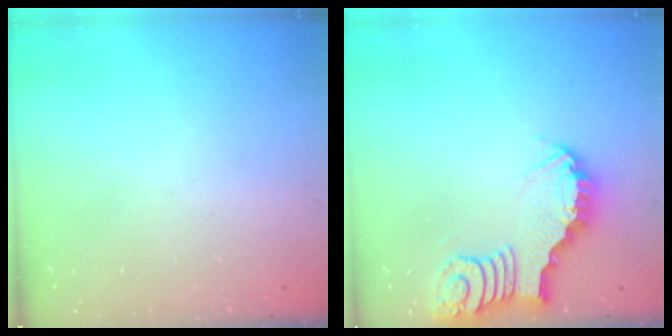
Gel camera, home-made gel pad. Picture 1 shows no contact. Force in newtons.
{"total": 3.9, "press": 3.9, "slide": 0.3}